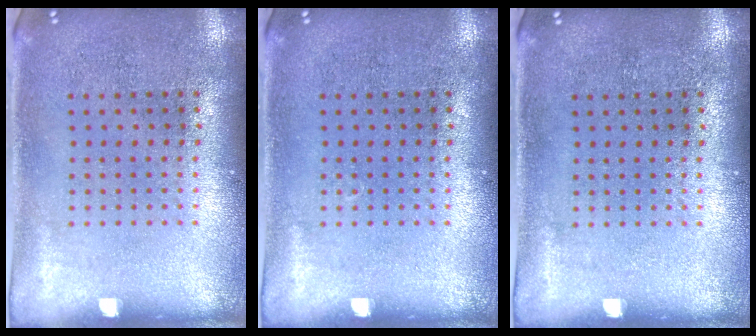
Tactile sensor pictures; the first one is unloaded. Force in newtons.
{"total": 0.0}
{"total": 0.0}